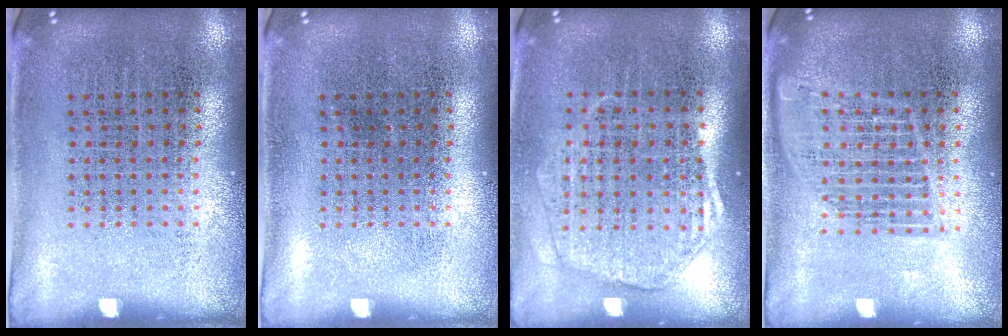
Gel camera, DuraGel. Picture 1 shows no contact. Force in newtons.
{"total": 0.0}
{"total": 1.7, "press": 1.6, "slide": 0.7}
{"total": 1.4, "press": 1.2, "slide": 0.6}